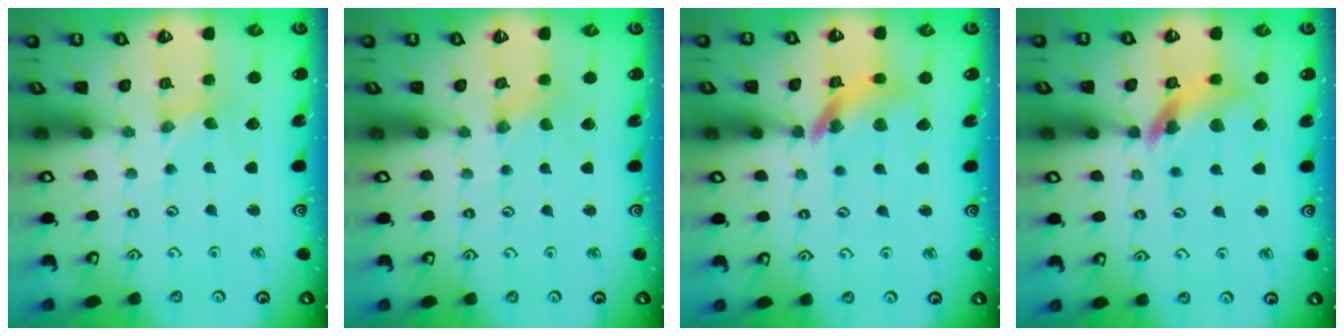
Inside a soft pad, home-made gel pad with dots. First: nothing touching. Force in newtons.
{"total": 0.9, "press": 0.9, "slide": 0.2}
{"total": 12.1, "press": 12.0, "slide": 1.4}
{"total": 13.0, "press": 12.9, "slide": 1.6}